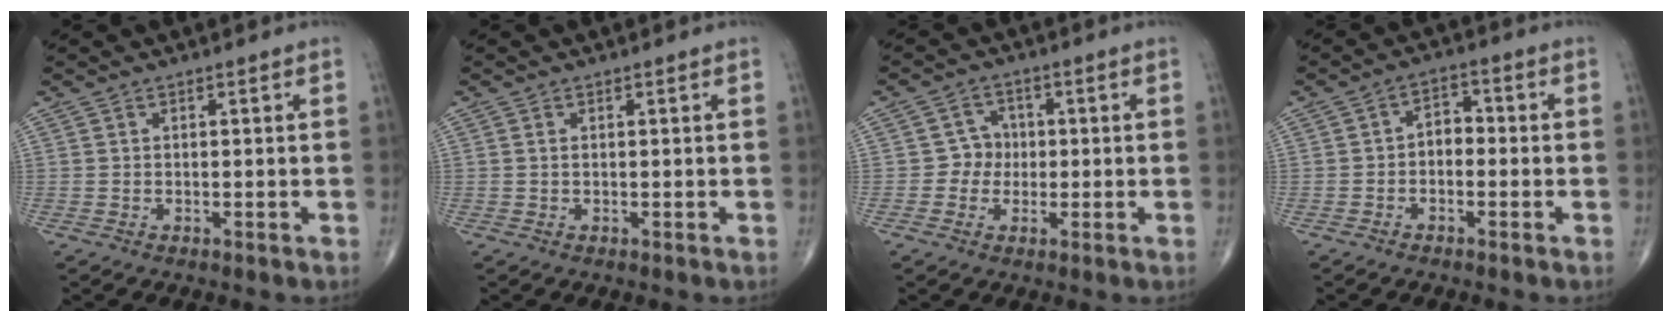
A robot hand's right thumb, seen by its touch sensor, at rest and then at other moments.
{"total": 0.5, "force": [0.1, 0.3, 0.4], "torque": [-0.013, 0.003, 0.003]}
{"total": 4.0, "force": [-0.3, 3.9, 1.1], "torque": [0.014, 0.012, -0.012]}
{"total": 3.1, "force": [-0.8, 2.1, 2.1], "torque": [-0.015, 0.018, -0.026]}